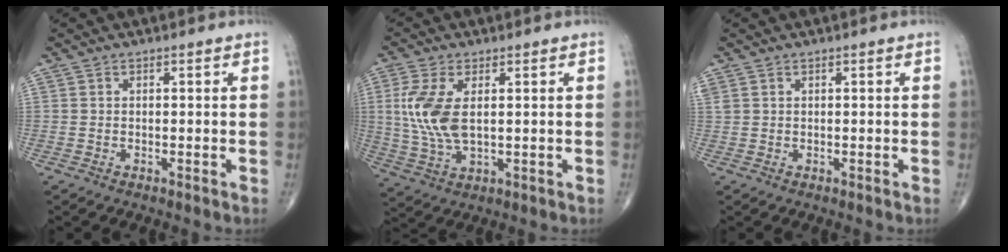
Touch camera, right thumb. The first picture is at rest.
{"total": 10.0, "force": [1.5, 5.0, 8.6], "torque": [-0.194, -0.006, 0.038]}
{"total": 1.1, "force": [0.6, 0.7, 0.5], "torque": [-0.012, 0.013, 0.016]}